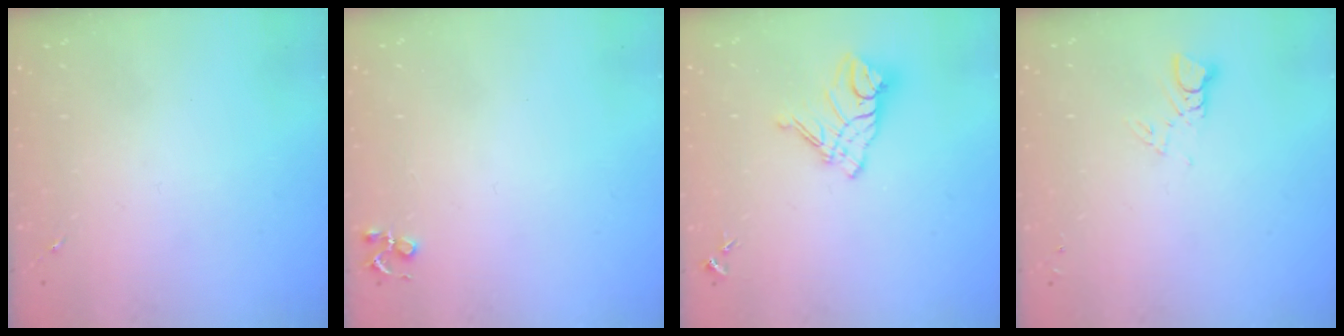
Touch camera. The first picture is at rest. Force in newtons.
{"total": 4.1, "press": 4.1, "slide": 0.5}
{"total": 12.6, "press": 12.5, "slide": 1.3}
{"total": 2.9, "press": 2.9, "slide": 0.2}